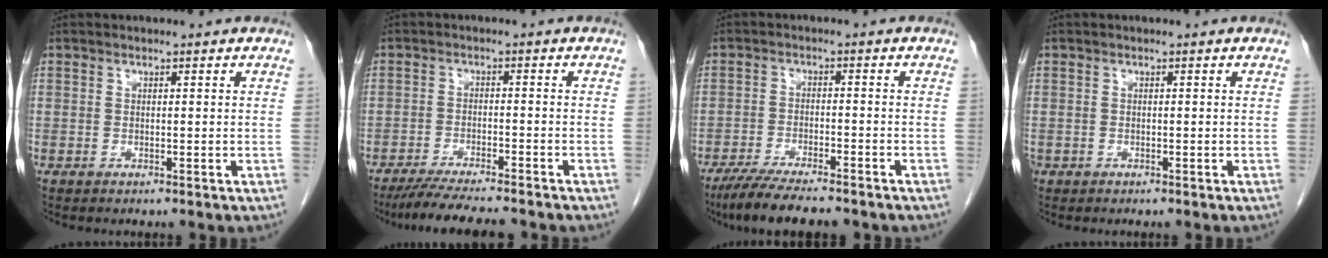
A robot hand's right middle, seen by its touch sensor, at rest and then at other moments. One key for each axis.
{"total": 9.4, "fx": -8.2, "fy": 0.4, "fz": 4.6, "tx": -0.072, "ty": -0.025, "tz": -0.130}
{"total": 10.0, "fx": -8.2, "fy": 1.4, "fz": 5.5, "tx": -0.089, "ty": -0.023, "tz": -0.130}
{"total": 0.5, "fx": -0.3, "fy": 0.4, "fz": 0.0, "tx": -0.005, "ty": 0.004, "tz": -0.006}